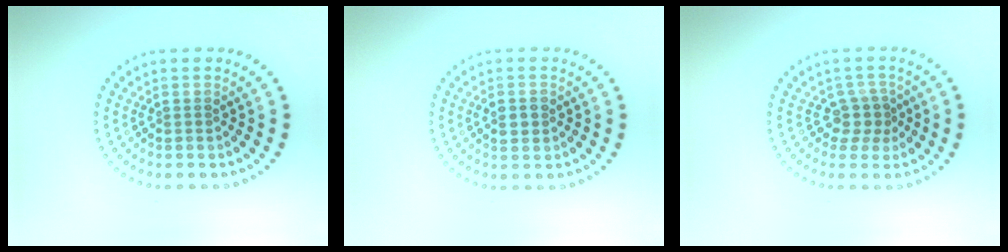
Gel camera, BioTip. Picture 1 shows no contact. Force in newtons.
{"total": 1.6, "press": 1.6, "slide": 0.1}
{"total": 2.2, "press": 1.6, "slide": 1.4}